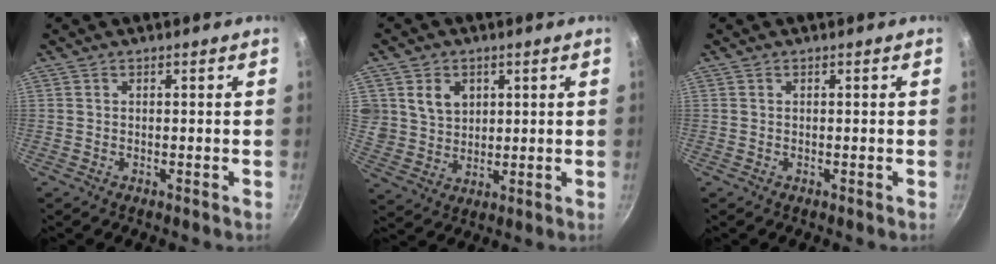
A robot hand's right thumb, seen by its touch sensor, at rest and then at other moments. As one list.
[{"total": 7.6, "force": [2.6, 6.4, 3.2], "torque": [-0.037, -0.013, 0.053]}, {"total": 0.0}]